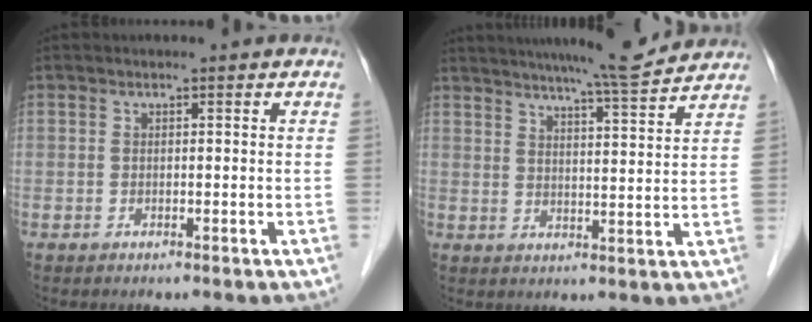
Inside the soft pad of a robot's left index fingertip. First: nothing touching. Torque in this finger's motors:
{"motor_torque": [0.99, -1.15, 0.53, 0.12]}